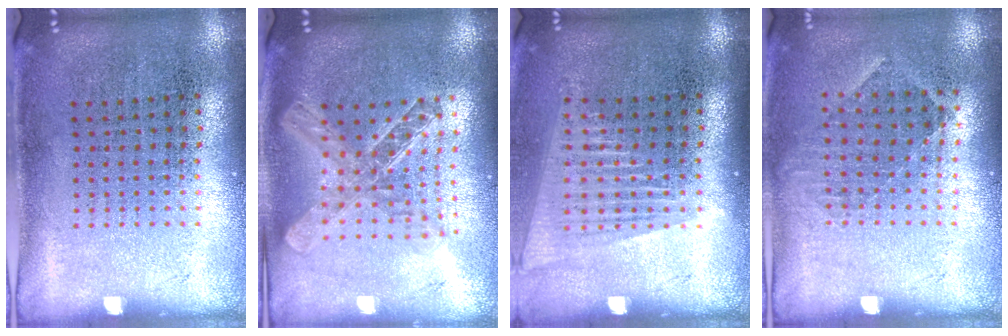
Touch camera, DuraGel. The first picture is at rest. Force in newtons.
{"total": 2.0, "press": 1.7, "slide": 1.1}
{"total": 1.5, "press": 1.3, "slide": 0.6}
{"total": 0.8, "press": 0.7, "slide": 0.4}